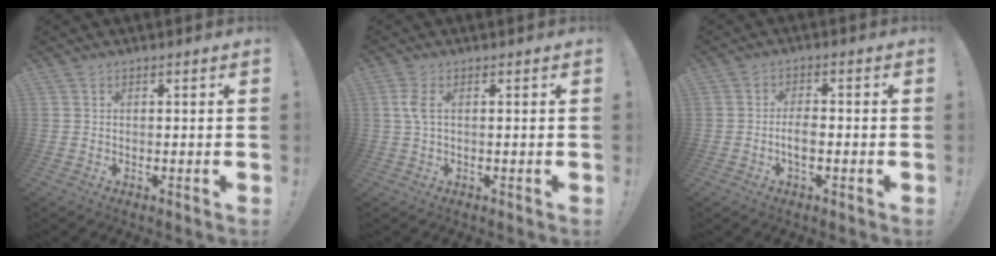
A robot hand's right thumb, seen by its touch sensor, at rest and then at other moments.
{"total": 3.4, "force": [0.6, 1.3, 3.1], "torque": [-0.073, 0.004, 0.011]}
{"total": 4.3, "force": [-1.3, 1.6, 3.8], "torque": [-0.080, 0.003, -0.026]}